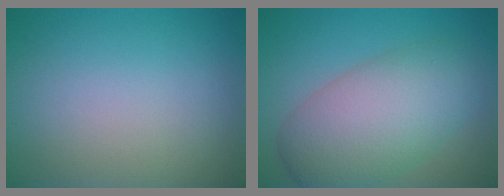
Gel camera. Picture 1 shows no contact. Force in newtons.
{"total": 8.0, "press": 8.0, "slide": 0.4}